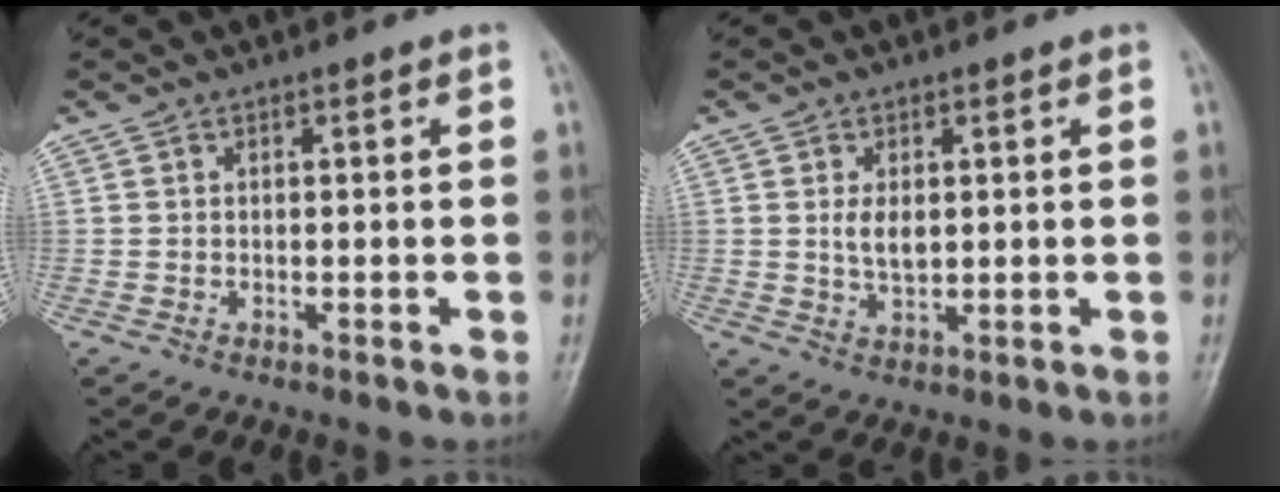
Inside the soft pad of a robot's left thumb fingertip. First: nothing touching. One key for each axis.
{"total": 3.9, "fx": 0.7, "fy": 2.2, "fz": 3.1, "tx": -0.051, "ty": -0.009, "tz": 0.016}